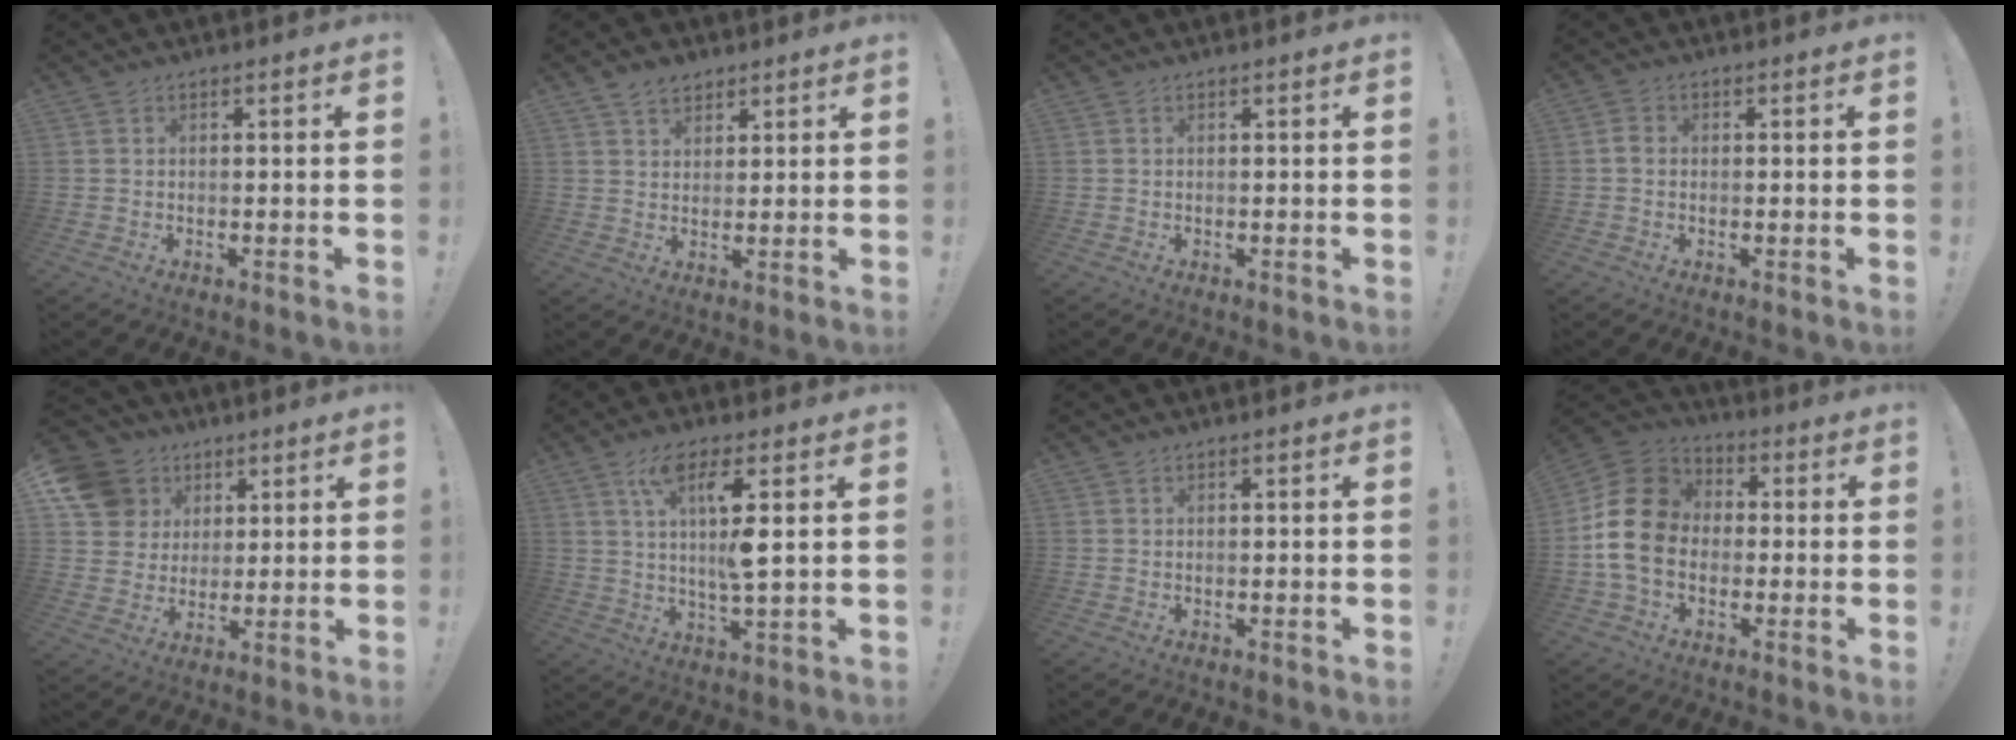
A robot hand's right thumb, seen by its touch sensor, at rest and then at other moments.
{"total": 4.8, "force": [3.4, 3.0, 1.5], "torque": [-0.023, -0.014, 0.062]}
{"total": 0.0}
{"total": 1.8, "force": [-0.2, 1.5, 1.1], "torque": [-0.027, 0.010, -0.002]}
{"total": 13.3, "force": [5.3, 11.3, 4.5], "torque": [-0.065, -0.021, 0.112]}
{"total": 10.2, "force": [4.1, 1.1, 9.3], "torque": [-0.169, -0.012, 0.064]}
{"total": 0.0}
{"total": 16.1, "force": [-0.8, 13.1, 9.4], "torque": [-0.168, 0.027, -0.005]}